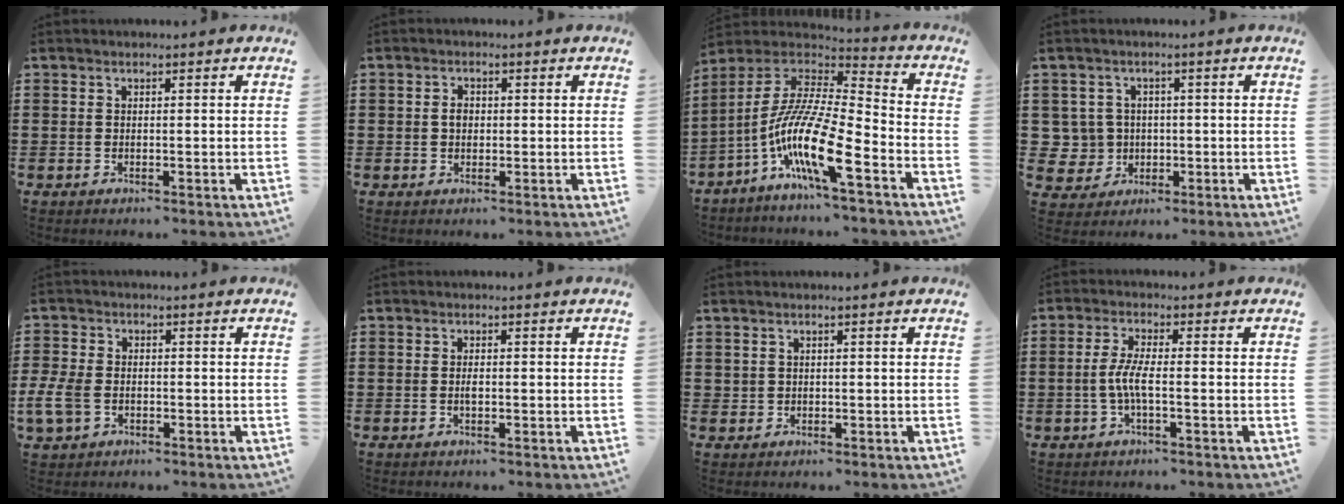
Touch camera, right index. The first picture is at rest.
{"total": 1.6, "force": [0.0, 1.0, 1.2], "torque": [-0.025, 0.005, -0.001]}
{"total": 15.2, "force": [-7.9, 2.5, 12.7], "torque": [-0.277, -0.020, -0.156]}
{"total": 4.4, "force": [-0.1, 4.3, 0.7], "torque": [-0.043, 0.008, -0.004]}
{"total": 4.7, "force": [-1.7, 3.1, 3.1], "torque": [-0.091, -0.009, -0.037]}
{"total": 1.3, "force": [-0.2, 0.4, 1.2], "torque": [-0.023, -0.002, -0.003]}
{"total": 0.8, "force": [0.3, 0.7, 0.1], "torque": [-0.005, 0.003, 0.005]}
{"total": 4.3, "force": [-1.1, 0.5, 4.1], "torque": [-0.103, -0.010, -0.032]}